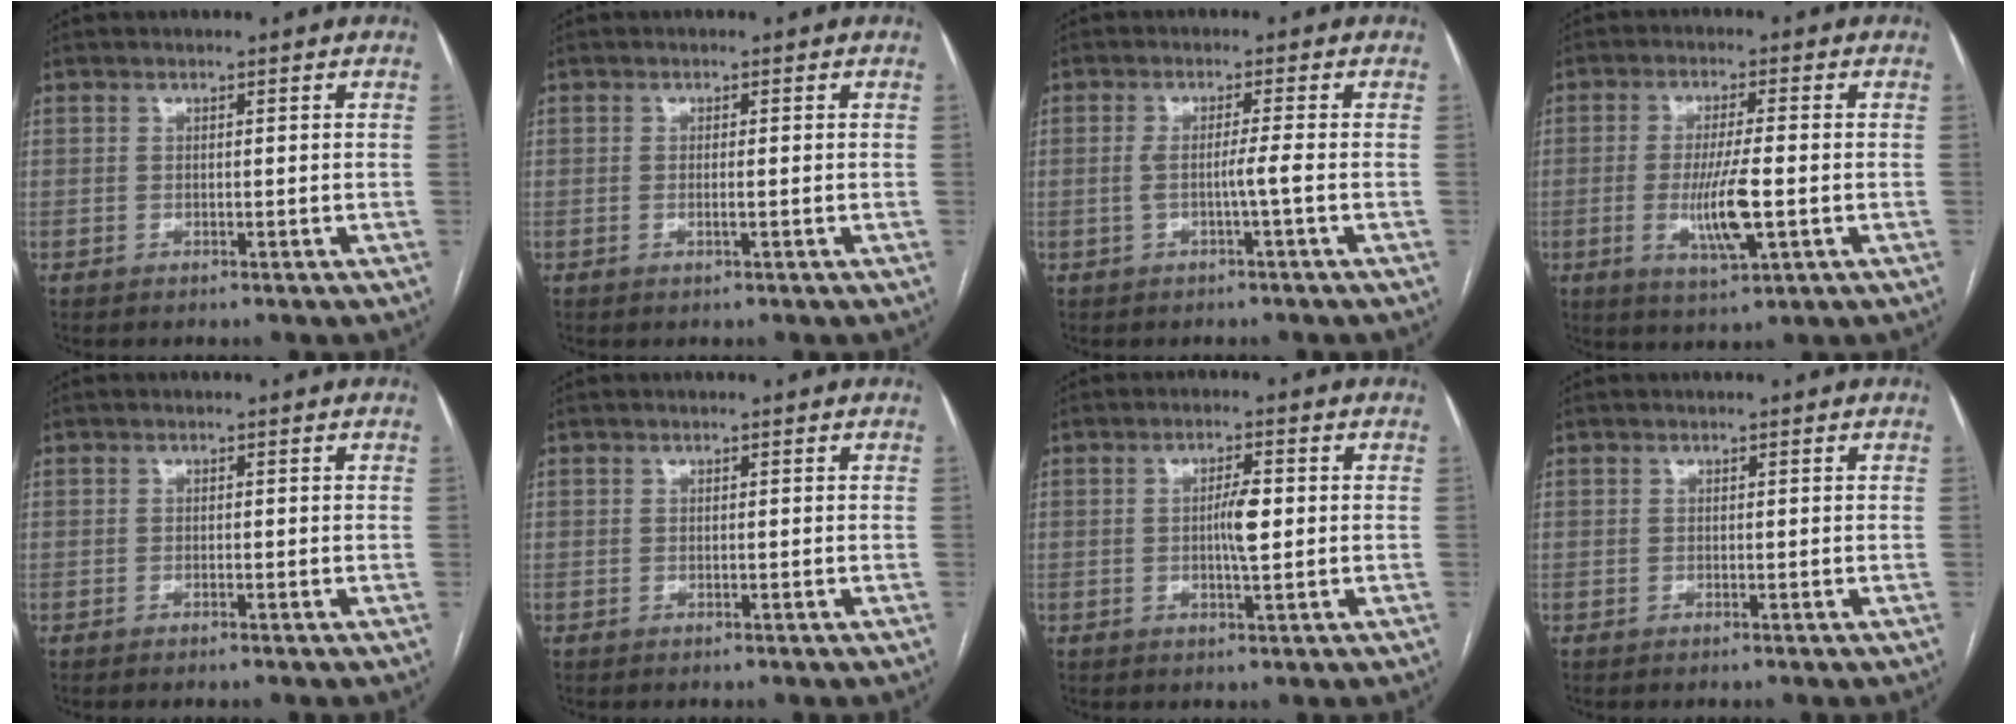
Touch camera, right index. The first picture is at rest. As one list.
[{"total": 1.1, "force": [-0.3, -0.1, 1.0], "torque": [-0.021, -0.003, -0.004]}, {"total": 2.7, "force": [-0.7, -0.8, 2.5], "torque": [-0.043, 0.000, -0.013]}, {"total": 8.1, "force": [-1.6, 0.9, 7.8], "torque": [-0.149, -0.016, -0.028]}, {"total": 0.5, "force": [-0.4, 0.0, 0.3], "torque": [-0.009, -0.001, -0.007]}, {"total": 0.0}, {"total": 3.9, "force": [0.1, 0.6, 3.9], "torque": [-0.067, 0.001, 0.001]}, {"total": 0.0}]